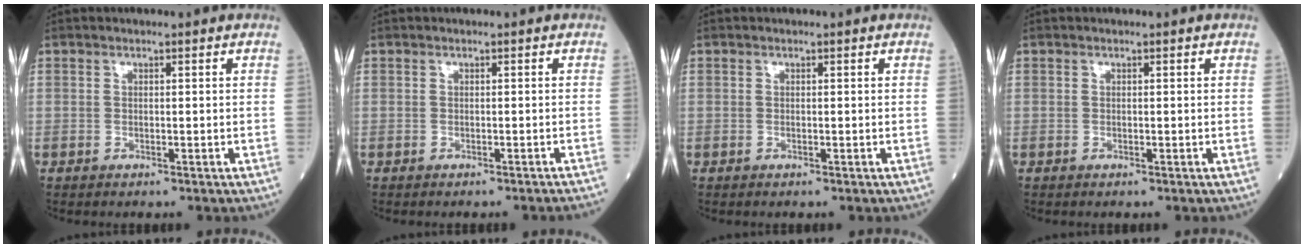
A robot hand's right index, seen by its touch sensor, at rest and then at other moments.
{"total": 3.3, "force": [-3.1, -0.6, 0.9], "torque": [-0.008, -0.008, -0.033]}
{"total": 0.0}
{"total": 0.0}